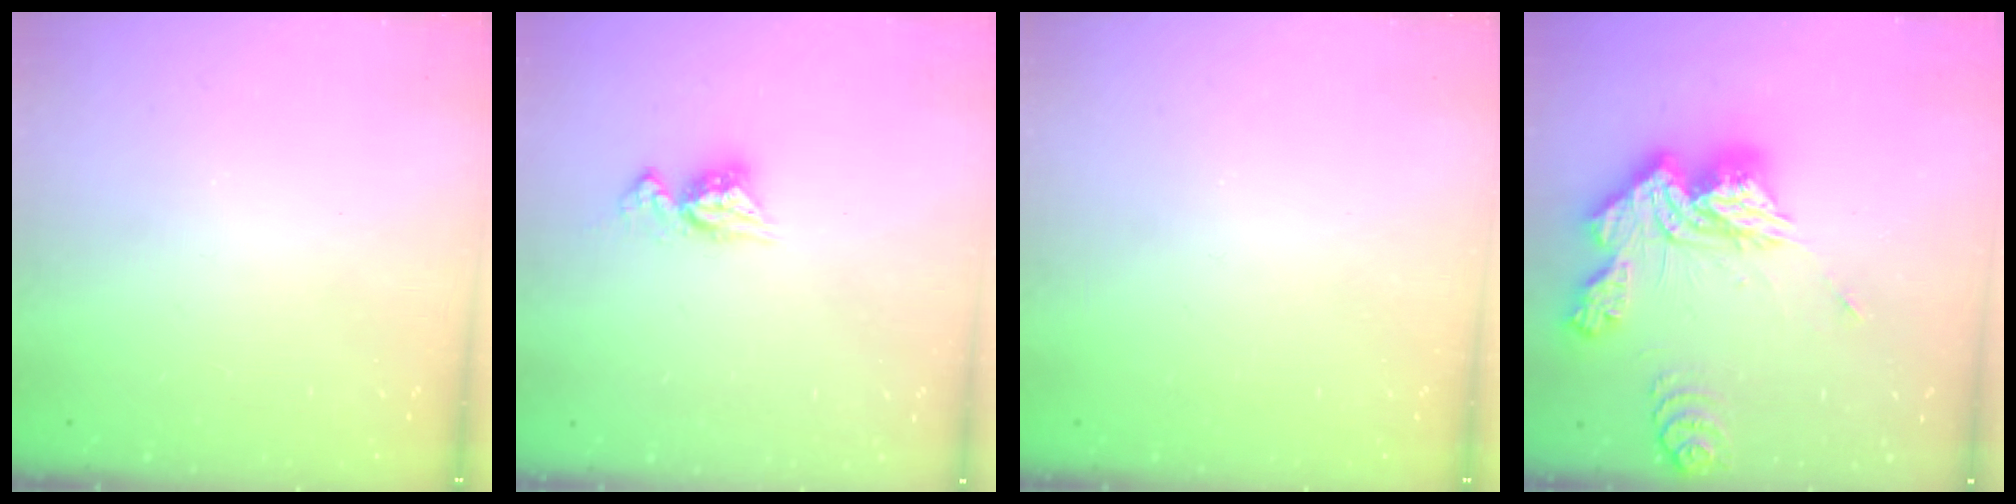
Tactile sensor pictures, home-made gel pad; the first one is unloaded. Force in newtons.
{"total": 7.5, "press": 7.4, "slide": 0.8}
{"total": 0.0}
{"total": 20.4, "press": 20.3, "slide": 1.9}